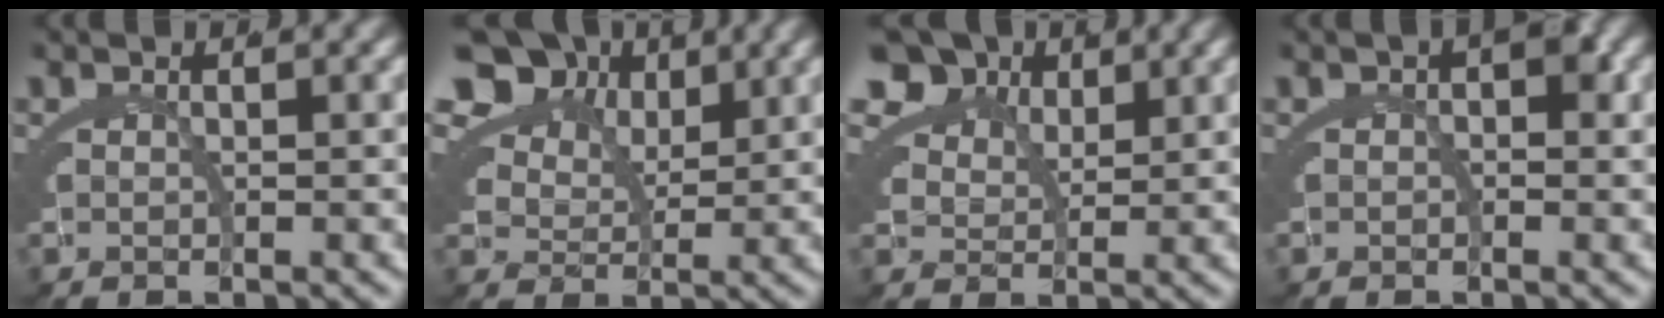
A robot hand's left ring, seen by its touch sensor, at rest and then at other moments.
{"total": 10.5, "force": [5.5, 6.8, 5.8], "torque": [-0.106, 0.015, 0.080]}
{"total": 8.2, "force": [4.8, 5.2, 4.1], "torque": [-0.081, 0.005, 0.078]}
{"total": 1.1, "force": [0.2, 0.1, 1.0], "torque": [-0.004, 0.004, 0.000]}